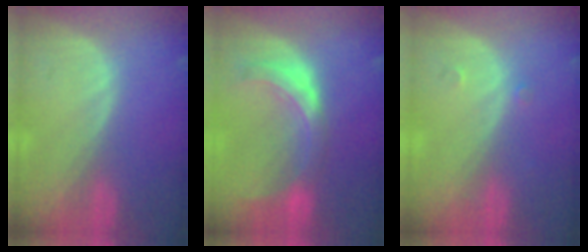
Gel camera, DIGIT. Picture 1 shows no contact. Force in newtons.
{"total": 8.0, "press": 7.0, "slide": 3.8}
{"total": 0.9, "press": 0.7, "slide": 0.5}